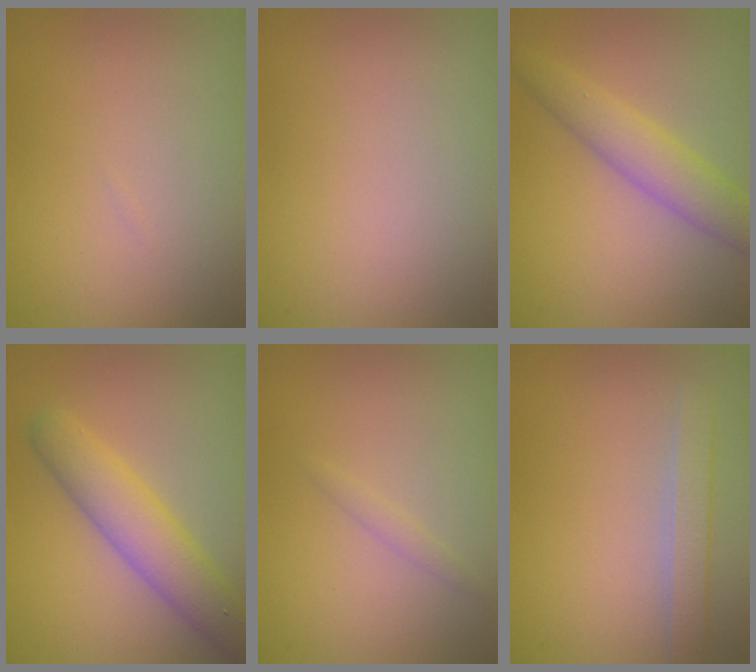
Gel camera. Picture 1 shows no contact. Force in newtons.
{"total": 0.0}
{"total": 3.9, "press": 3.9, "slide": 0.0}
{"total": 4.9, "press": 4.9, "slide": 0.1}
{"total": 0.8, "press": 0.8, "slide": 0.1}
{"total": 2.0, "press": 2.0, "slide": 0.2}